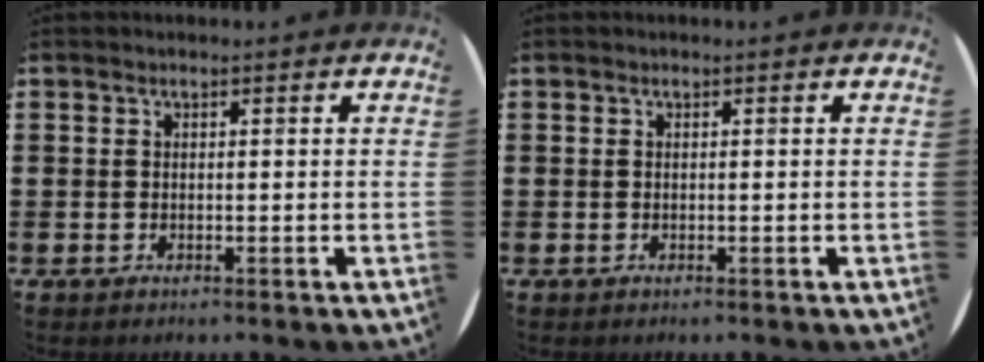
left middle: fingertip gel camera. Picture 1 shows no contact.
{"total": 0.0}